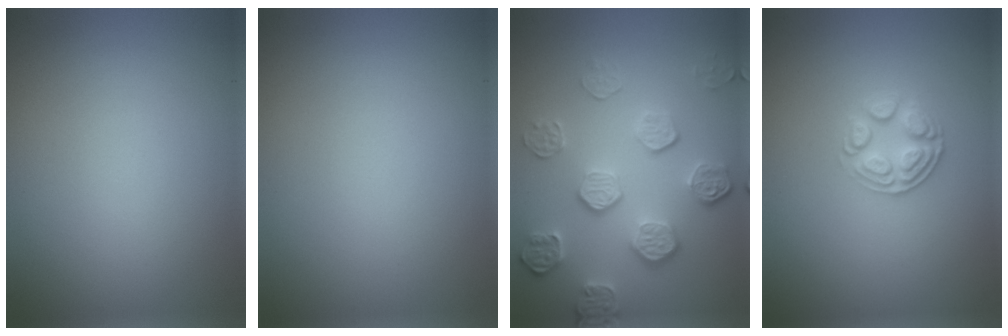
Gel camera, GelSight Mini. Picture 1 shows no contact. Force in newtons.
{"total": 0.0}
{"total": 5.3, "press": 3.8, "slide": 3.8}
{"total": 2.7, "press": 2.4, "slide": 1.2}